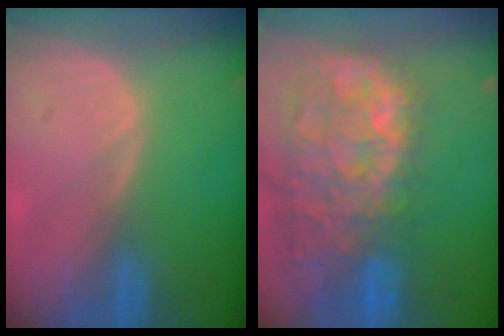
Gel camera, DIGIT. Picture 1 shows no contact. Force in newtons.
{"total": 14.9, "press": 12.0, "slide": 8.8}